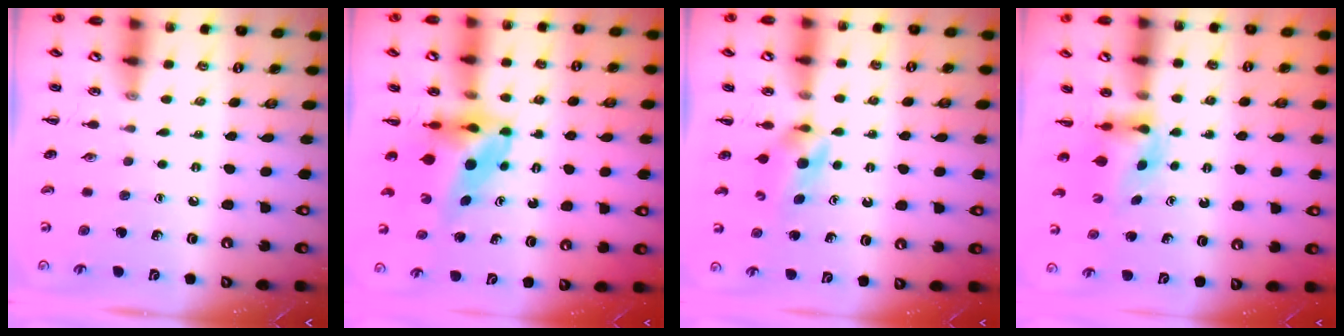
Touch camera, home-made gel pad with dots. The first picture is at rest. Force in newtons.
{"total": 6.0, "press": 5.7, "slide": 1.8}
{"total": 3.9, "press": 3.8, "slide": 1.0}
{"total": 3.1, "press": 3.1, "slide": 0.6}